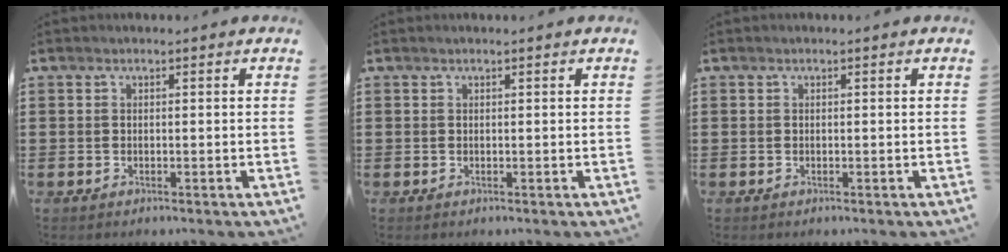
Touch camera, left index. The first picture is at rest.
{"total": 0.0}
{"total": 0.0}